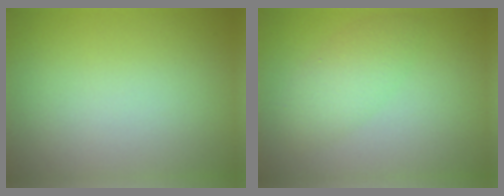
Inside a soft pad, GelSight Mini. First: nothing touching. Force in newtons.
{"total": 2.8, "press": 2.8, "slide": 0.2}